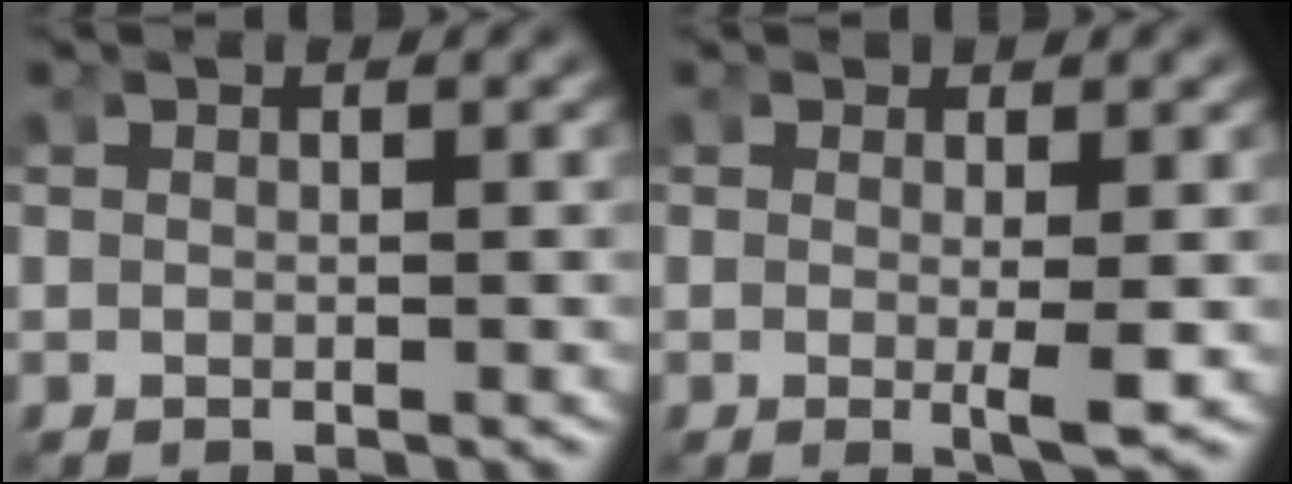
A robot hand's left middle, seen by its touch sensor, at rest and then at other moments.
{"total": 2.0, "force": [-0.1, -0.1, 2.0], "torque": [-0.037, -0.016, 0.003]}